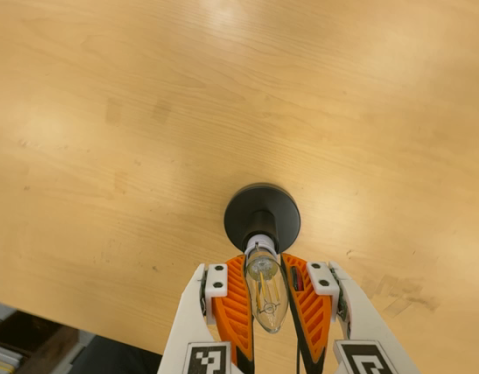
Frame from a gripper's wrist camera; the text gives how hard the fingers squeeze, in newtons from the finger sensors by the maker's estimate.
{"total": 21.8, "left": 21.9, "right": 21.6}